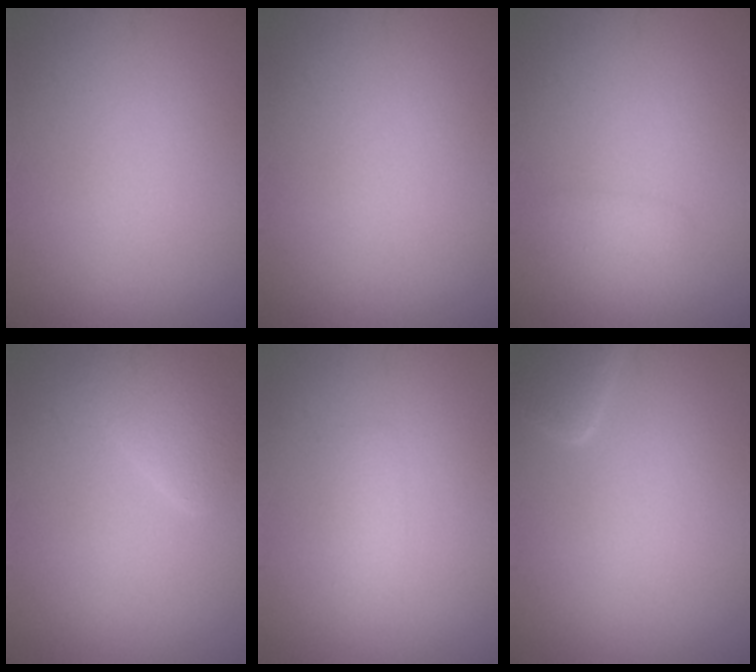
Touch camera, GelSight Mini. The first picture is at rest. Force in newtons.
{"total": 0.0}
{"total": 1.4, "press": 1.4, "slide": 0.1}
{"total": 2.5, "press": 2.5, "slide": 0.1}
{"total": 1.1, "press": 1.1, "slide": 0.1}
{"total": 2.1, "press": 2.1, "slide": 0.2}